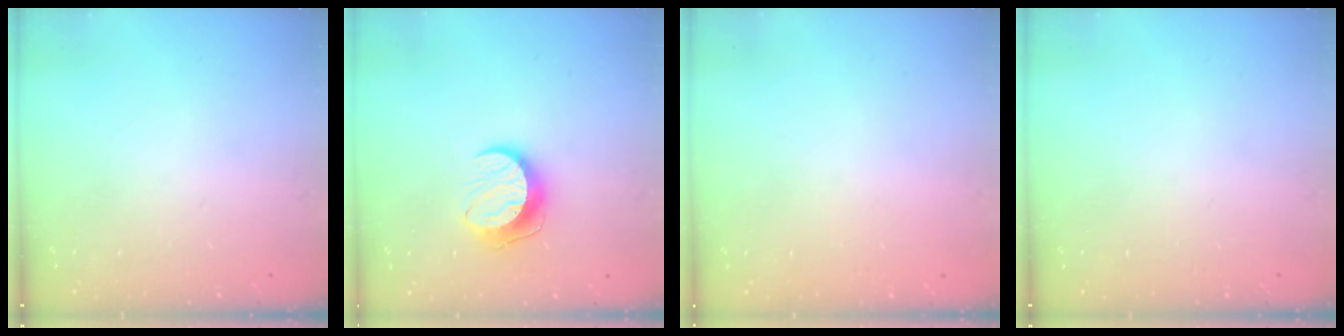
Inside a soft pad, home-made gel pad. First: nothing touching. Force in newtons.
{"total": 10.7, "press": 10.7, "slide": 0.5}
{"total": 0.6, "press": 0.6, "slide": 0.1}
{"total": 0.0}